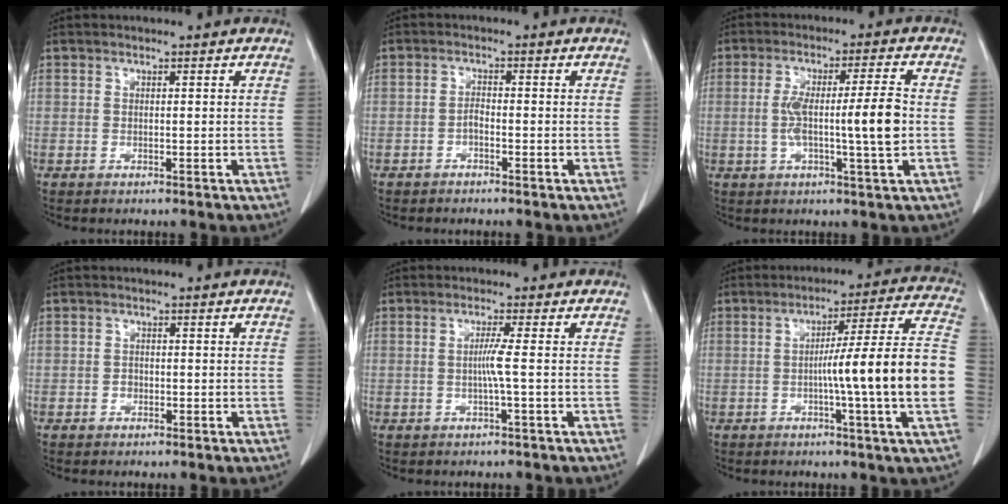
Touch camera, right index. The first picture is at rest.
{"total": 1.4, "force": [-0.9, 0.4, 0.9], "torque": [-0.015, 0.004, -0.018]}
{"total": 9.3, "force": [-0.8, 0.0, 9.2], "torque": [-0.161, 0.008, -0.015]}
{"total": 1.0, "force": [-0.4, 0.8, 0.3], "torque": [-0.001, 0.005, -0.010]}
{"total": 2.5, "force": [-0.4, -0.8, 2.3], "torque": [-0.045, -0.001, -0.008]}
{"total": 15.8, "force": [-2.6, -1.7, 15.5], "torque": [-0.225, 0.009, -0.048]}